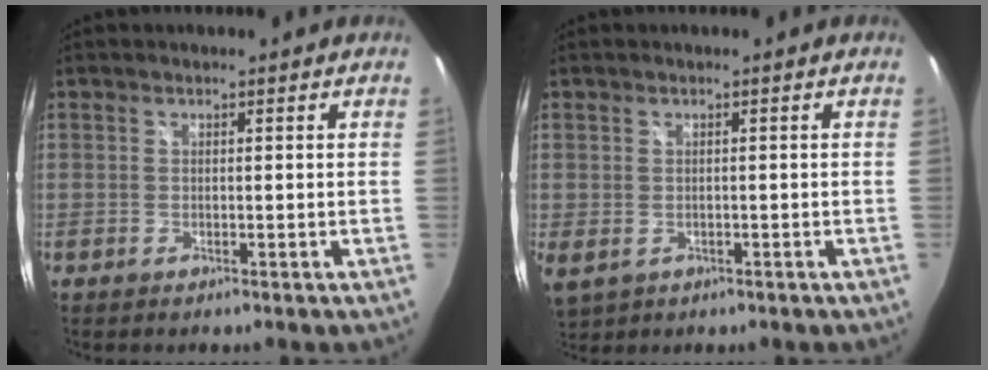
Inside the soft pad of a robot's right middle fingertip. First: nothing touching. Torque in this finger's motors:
{"motor_torque": [1.20, -0.94, 1.05, 0.21]}